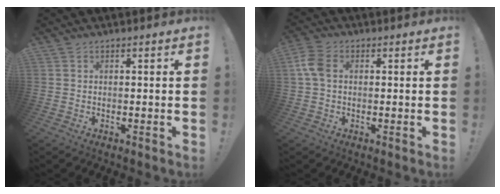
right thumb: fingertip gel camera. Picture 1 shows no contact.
{"total": 6.3, "force": [0.8, 4.3, 4.6], "torque": [-0.096, 0.006, 0.014]}